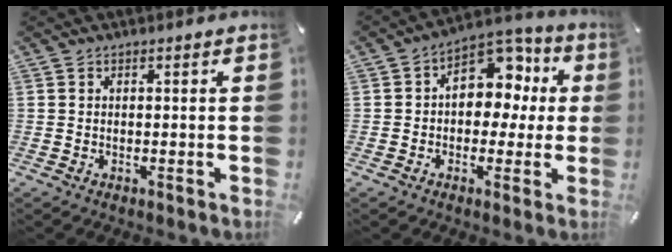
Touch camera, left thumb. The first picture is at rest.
{"total": 10.9, "force": [2.1, 8.7, 6.2], "torque": [-0.075, -0.020, 0.038]}